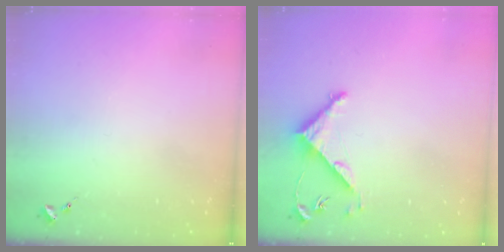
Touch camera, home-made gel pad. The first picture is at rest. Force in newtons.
{"total": 4.8, "press": 4.8, "slide": 0.3}